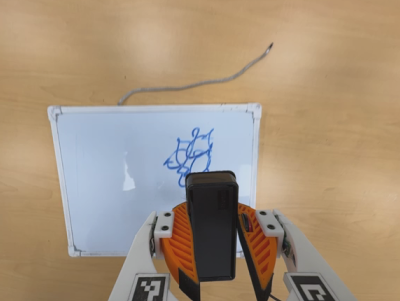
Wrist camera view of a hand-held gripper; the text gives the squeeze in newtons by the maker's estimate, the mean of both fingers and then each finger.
{"total": 10.1, "left": 10.4, "right": 9.8}